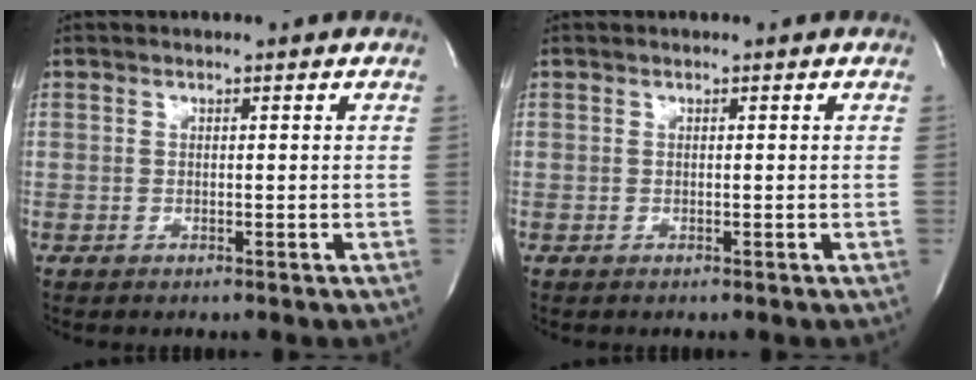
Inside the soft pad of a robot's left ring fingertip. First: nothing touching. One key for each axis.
{"total": 0.0}